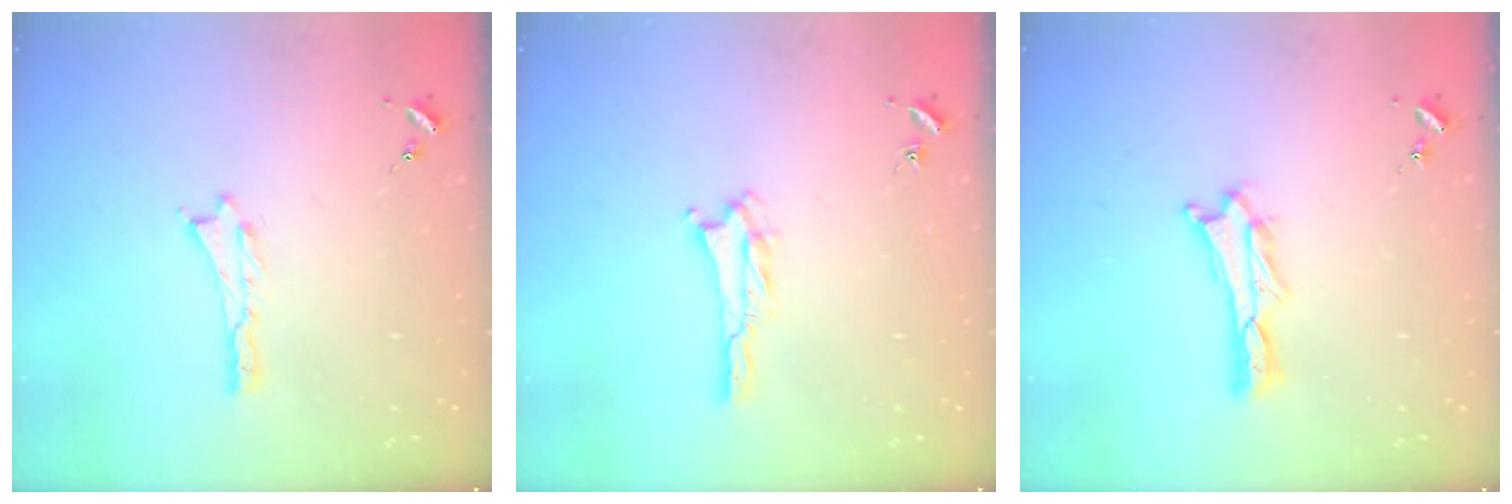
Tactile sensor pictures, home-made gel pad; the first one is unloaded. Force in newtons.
{"total": 2.1, "press": 2.1, "slide": 0.3}
{"total": 0.9, "press": 0.9, "slide": 0.2}